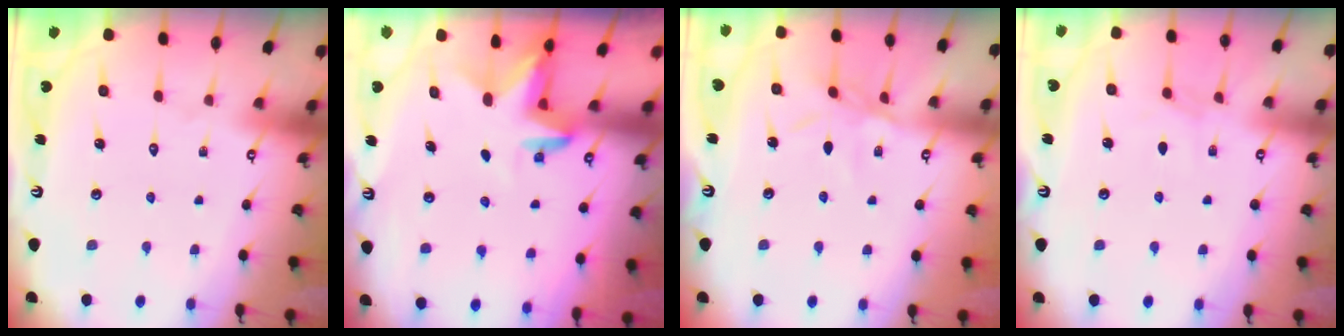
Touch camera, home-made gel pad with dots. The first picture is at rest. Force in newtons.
{"total": 3.4, "press": 3.4, "slide": 0.2}
{"total": 6.7, "press": 6.6, "slide": 0.5}
{"total": 2.9, "press": 2.8, "slide": 0.5}